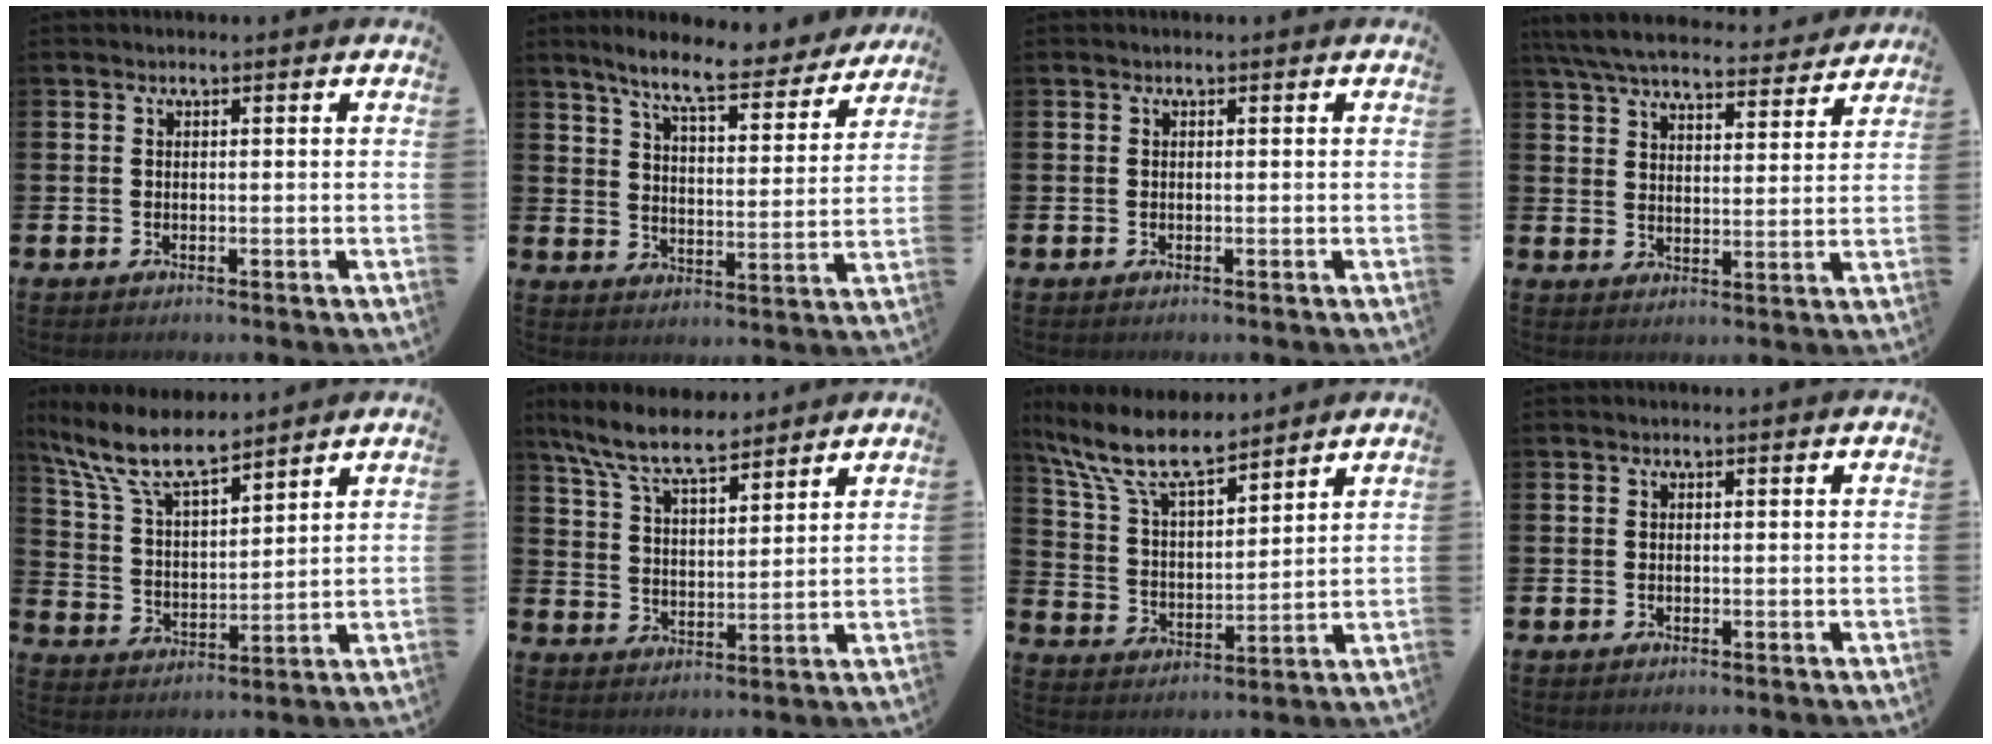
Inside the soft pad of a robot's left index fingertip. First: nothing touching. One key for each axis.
{"total": 8.9, "fx": 7.8, "fy": 1.5, "fz": 3.9, "tx": -0.092, "ty": -0.041, "tz": 0.136}
{"total": 0.0}
{"total": 7.3, "fx": 6.8, "fy": 1.4, "fz": 2.1, "tx": -0.066, "ty": -0.041, "tz": 0.121}
{"total": 9.6, "fx": 8.2, "fy": 2.3, "fz": 4.4, "tx": -0.123, "ty": -0.033, "tz": 0.148}
{"total": 8.7, "fx": 7.7, "fy": 2.0, "fz": 3.6, "tx": -0.102, "ty": -0.028, "tz": 0.141}
{"total": 10.3, "fx": 8.9, "fy": 2.5, "fz": 4.7, "tx": -0.131, "ty": -0.038, "tz": 0.159}
{"total": 0.0}